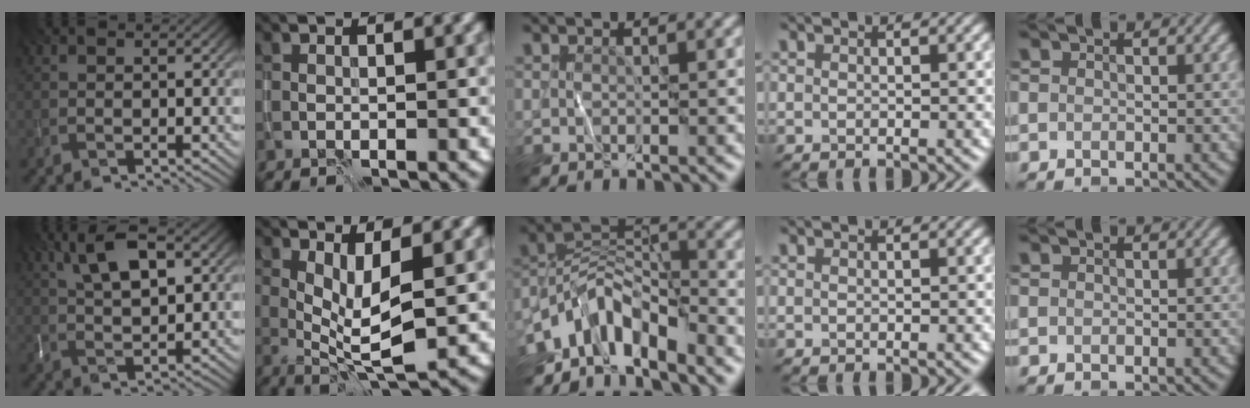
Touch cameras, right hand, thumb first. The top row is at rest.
{"thumb": {"total": 8.5, "force": [3.7, 3.3, 6.9], "torque": [-0.145, 0.016, 0.072]}, "index": {"total": 4.4, "force": [0.4, 1.1, 4.3], "torque": [-0.074, -0.012, 0.013]}, "middle": {"total": 8.5, "force": [-5.2, 3.4, 5.8], "torque": [-0.090, 0.006, -0.110]}}